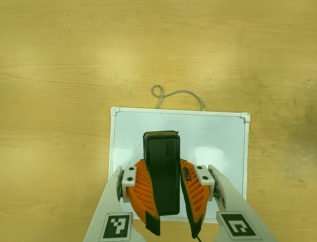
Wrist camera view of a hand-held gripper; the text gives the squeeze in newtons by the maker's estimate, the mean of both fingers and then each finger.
{"total": 12.1, "left": 8.3, "right": 15.9}